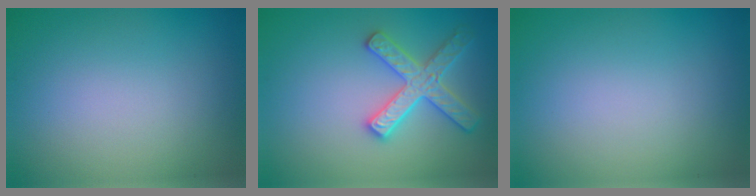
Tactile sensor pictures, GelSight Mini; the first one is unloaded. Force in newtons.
{"total": 3.6, "press": 3.5, "slide": 1.0}
{"total": 0.0}